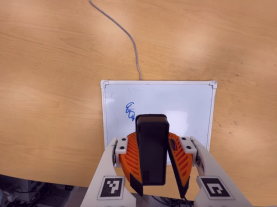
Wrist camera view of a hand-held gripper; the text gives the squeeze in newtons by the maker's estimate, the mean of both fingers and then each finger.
{"total": 10.8, "left": 9.6, "right": 12.0}